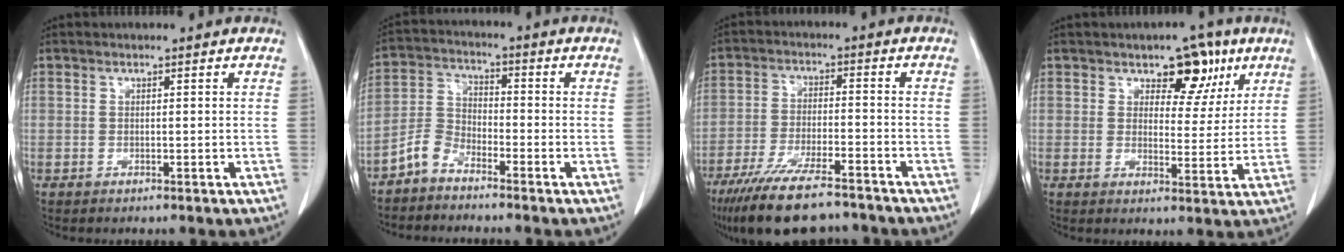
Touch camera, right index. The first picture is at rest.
{"total": 4.5, "force": [-3.8, 2.0, 1.5], "torque": [-0.036, 0.000, -0.086]}
{"total": 14.6, "force": [-11.8, 3.3, 7.9], "torque": [-0.149, -0.023, -0.194]}
{"total": 7.0, "force": [4.0, 4.0, 4.2], "torque": [-0.042, 0.003, 0.055]}